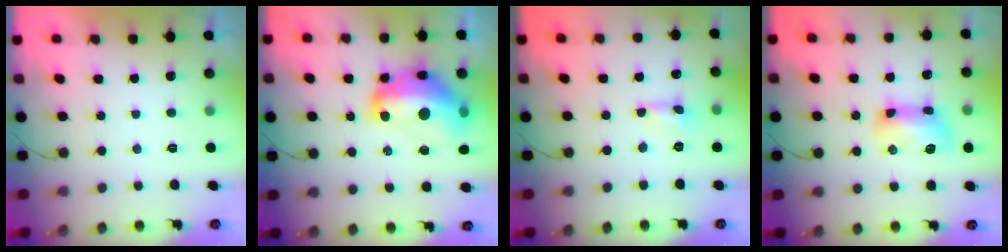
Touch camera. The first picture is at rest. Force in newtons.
{"total": 19.3, "press": 19.0, "slide": 3.1}
{"total": 0.0}
{"total": 10.2, "press": 10.1, "slide": 1.2}